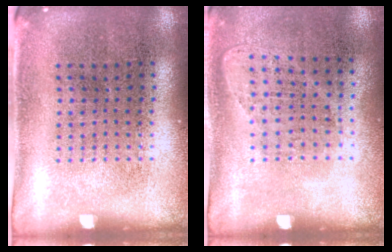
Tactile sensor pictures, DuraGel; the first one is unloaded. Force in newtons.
{"total": 1.0, "press": 0.9, "slide": 0.5}